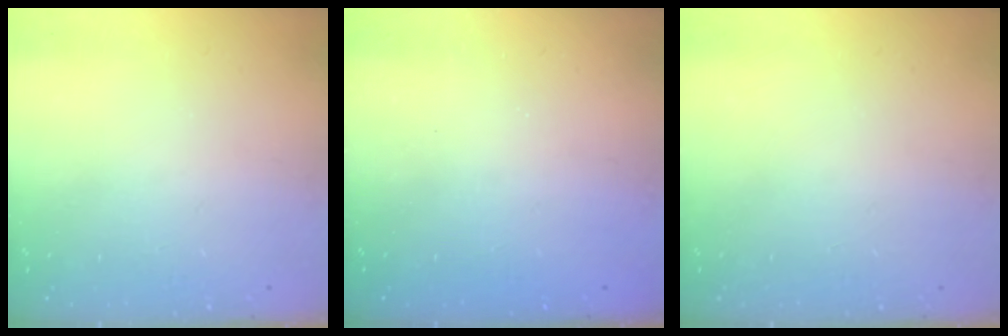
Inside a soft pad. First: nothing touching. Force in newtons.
{"total": 2.5, "press": 2.4, "slide": 0.7}
{"total": 0.0}